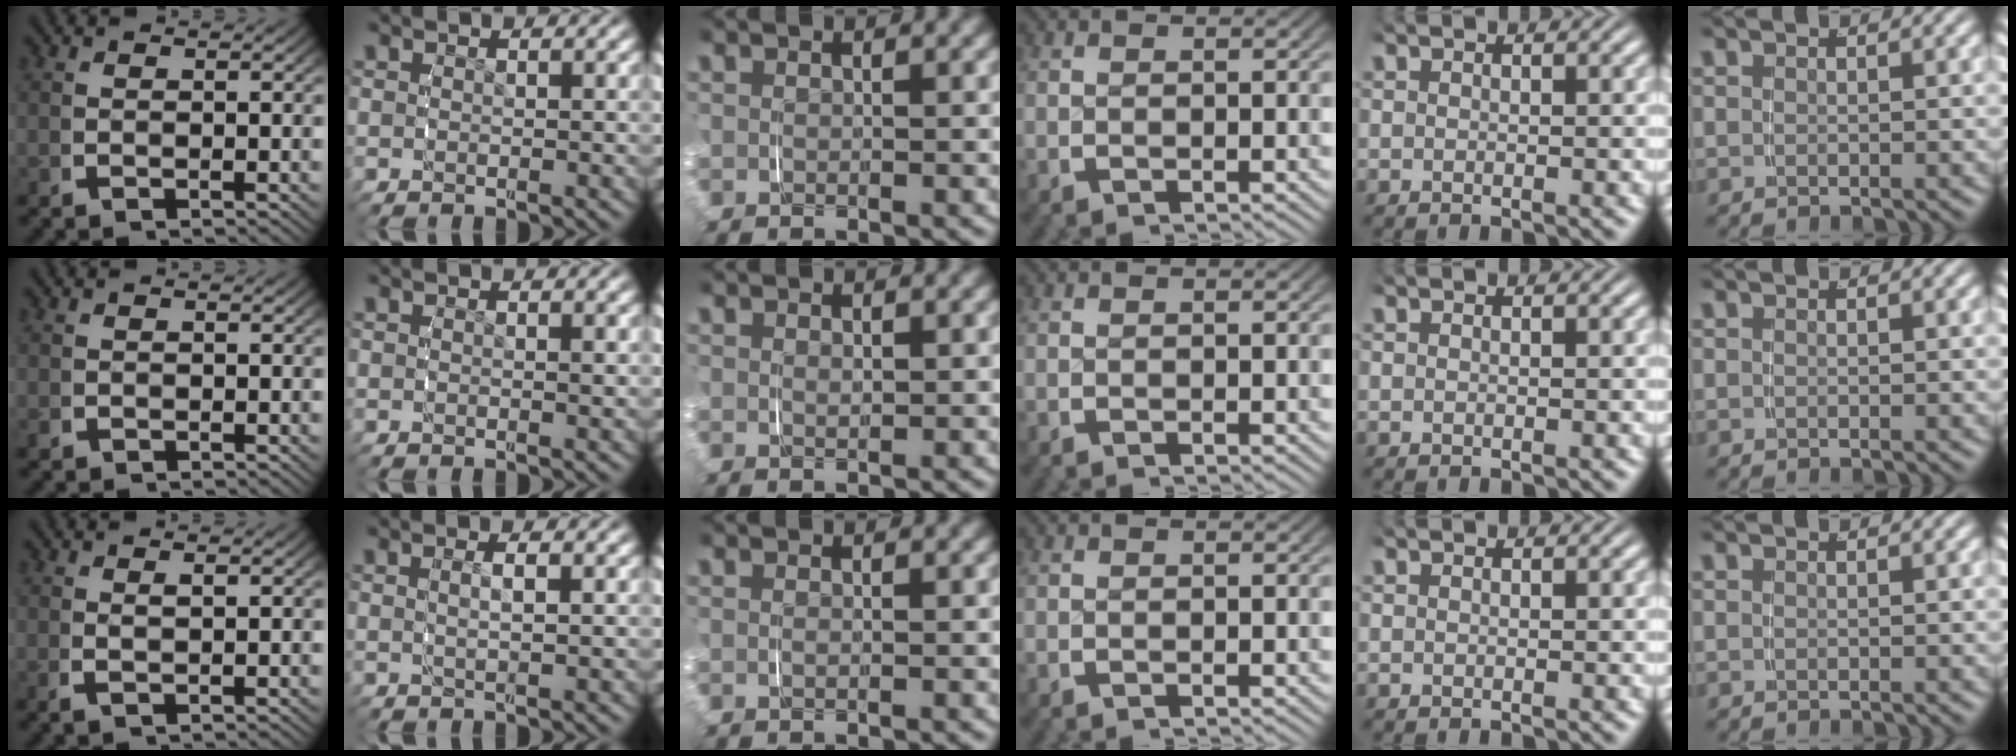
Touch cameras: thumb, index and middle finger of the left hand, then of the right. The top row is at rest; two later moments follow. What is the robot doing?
{"motion": "grasp_and_lifting", "object": "pen bag"}